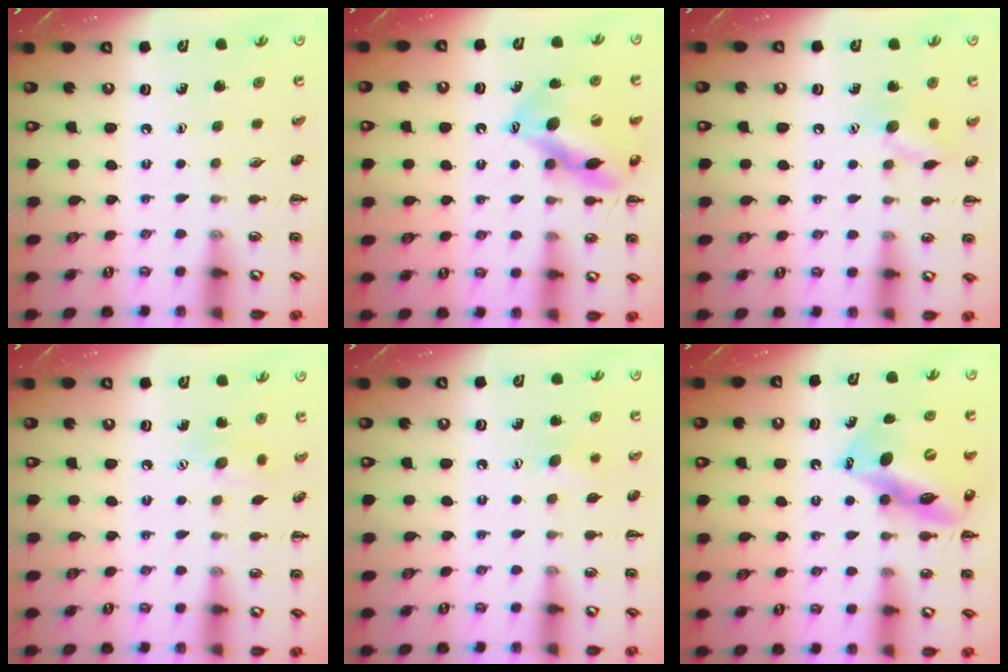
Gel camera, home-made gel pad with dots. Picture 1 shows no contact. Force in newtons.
{"total": 13.6, "press": 13.2, "slide": 3.6}
{"total": 8.6, "press": 8.5, "slide": 0.8}
{"total": 7.0, "press": 6.9, "slide": 1.4}
{"total": 5.4, "press": 5.2, "slide": 1.4}
{"total": 13.7, "press": 13.1, "slide": 4.0}